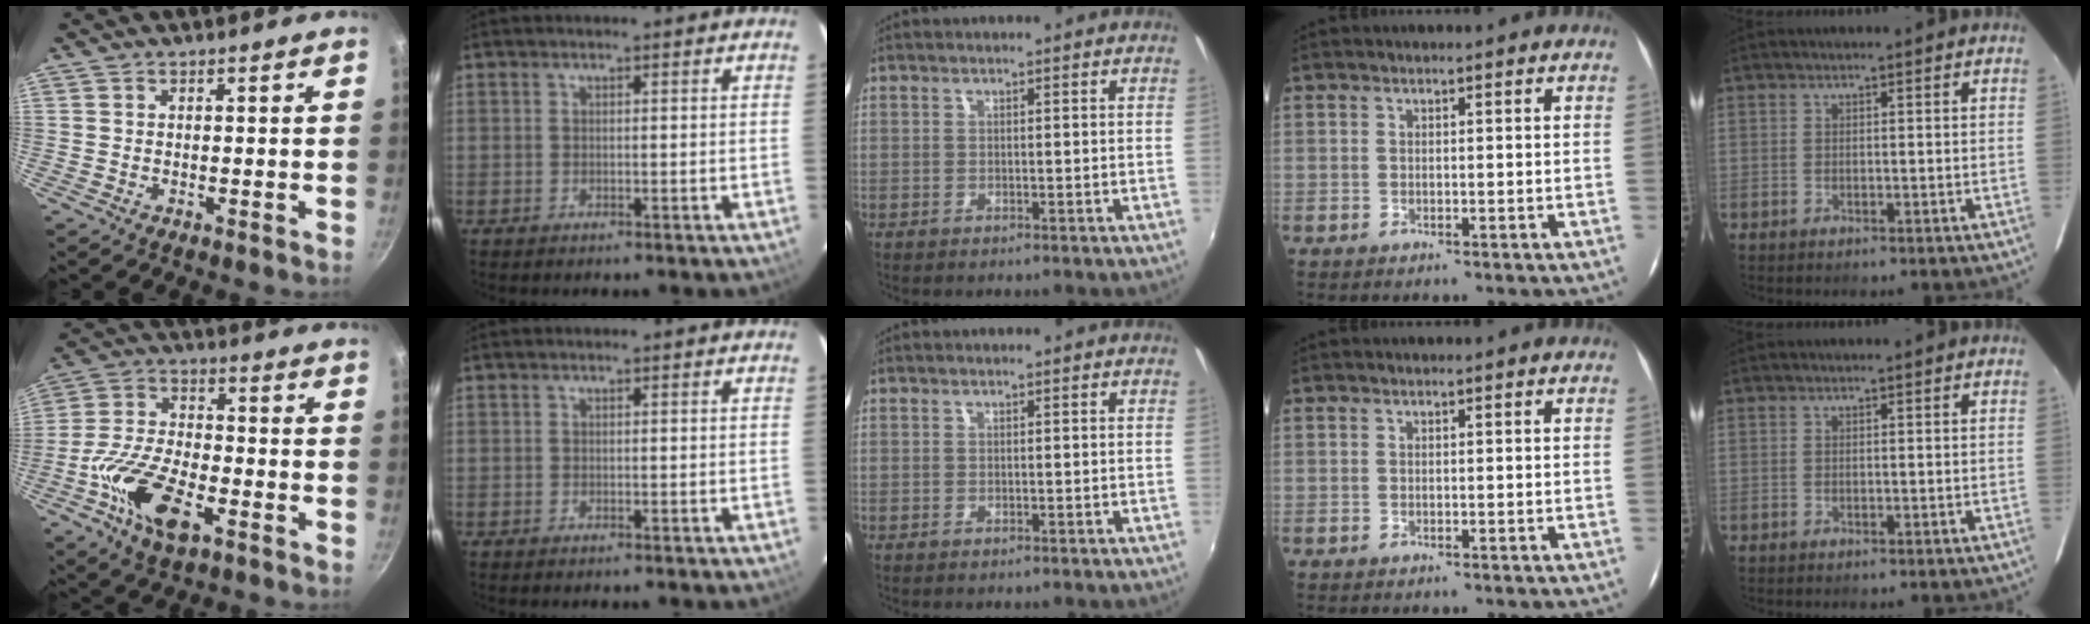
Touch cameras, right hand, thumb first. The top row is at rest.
{"thumb": {"total": 14.6, "force": [-5.9, 6.9, 11.5], "torque": [-0.217, 0.027, -0.119]}}